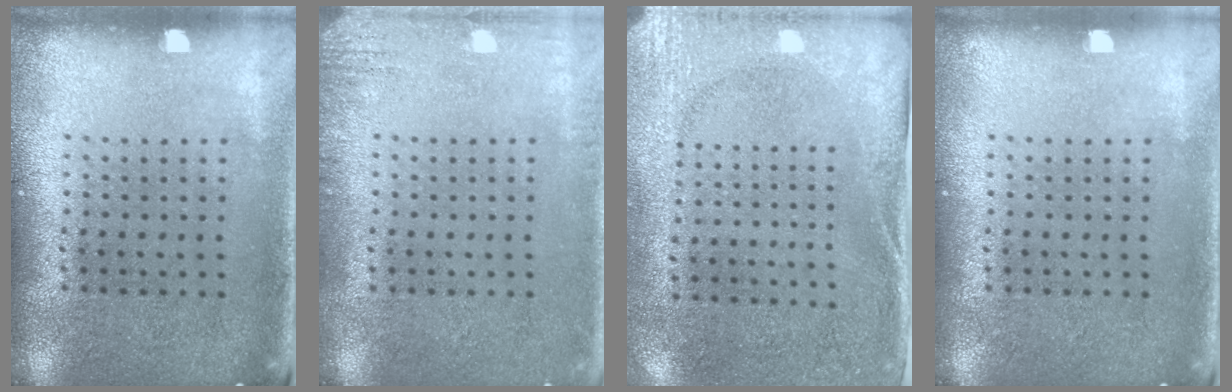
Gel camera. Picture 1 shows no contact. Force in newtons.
{"total": 1.6, "press": 1.5, "slide": 0.3}
{"total": 2.8, "press": 2.2, "slide": 1.7}
{"total": 0.0}